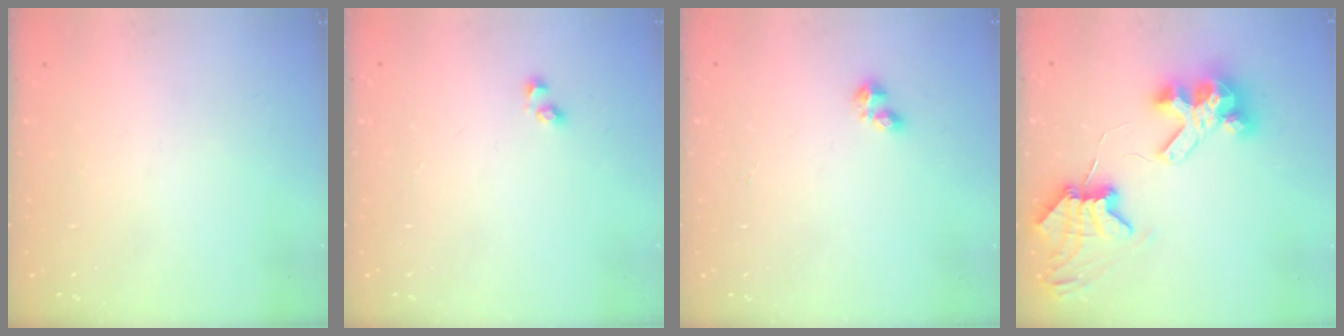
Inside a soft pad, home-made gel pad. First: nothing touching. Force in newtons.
{"total": 2.5, "press": 2.2, "slide": 1.3}
{"total": 2.7, "press": 2.7, "slide": 0.5}
{"total": 8.3, "press": 8.3, "slide": 1.0}